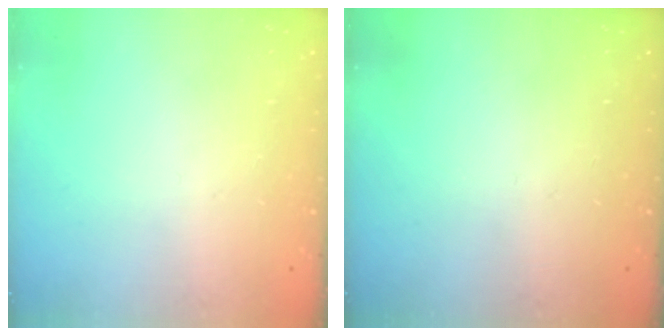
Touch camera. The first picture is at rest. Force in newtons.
{"total": 0.0}